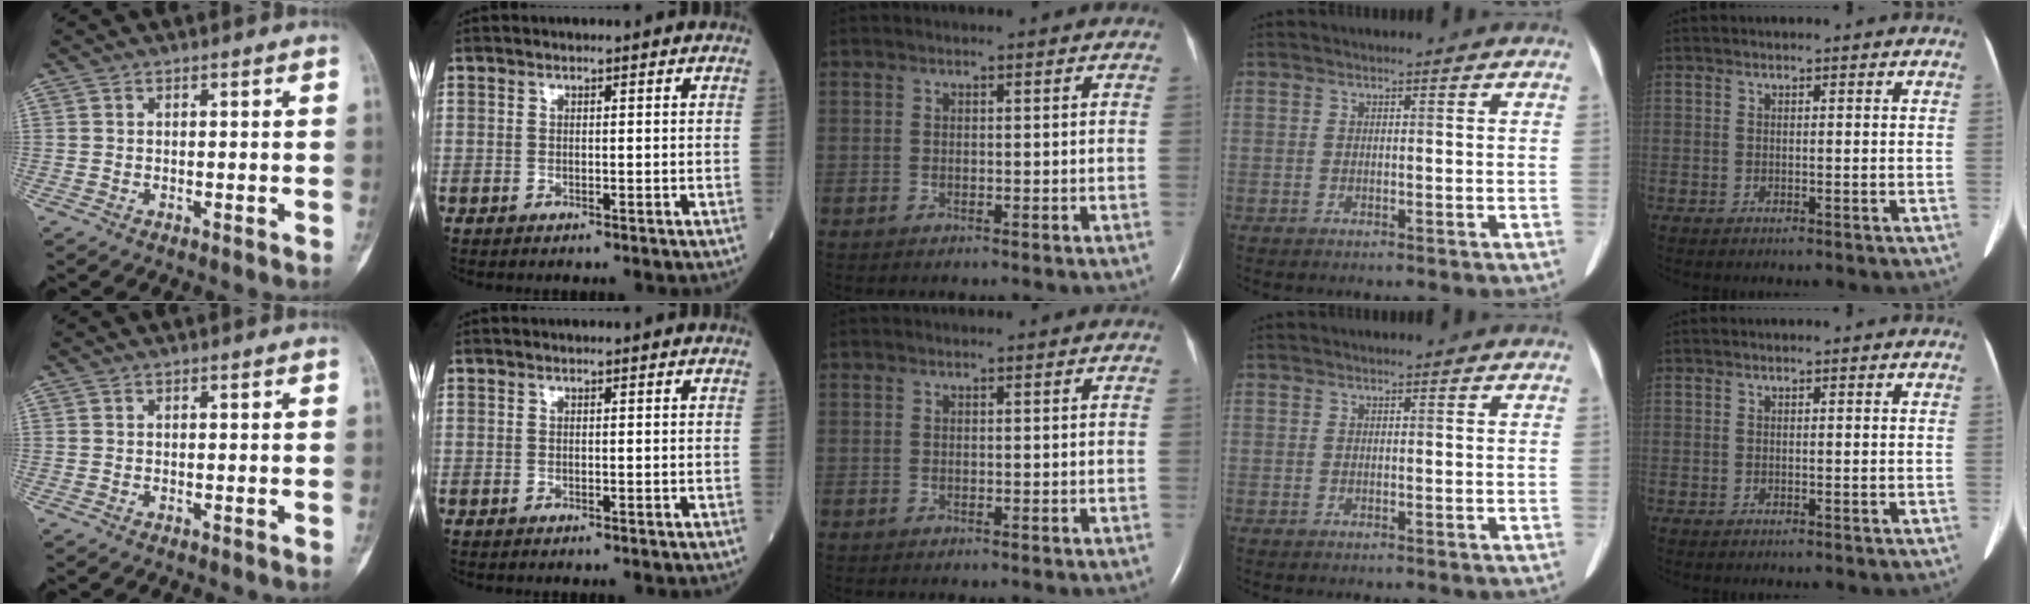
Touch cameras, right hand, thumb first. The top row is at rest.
{}